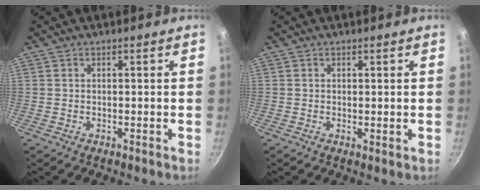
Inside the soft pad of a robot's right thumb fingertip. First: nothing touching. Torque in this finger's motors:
{"motor_torque": [-0.33, 0.06, -0.16, 0.03, 0.02]}